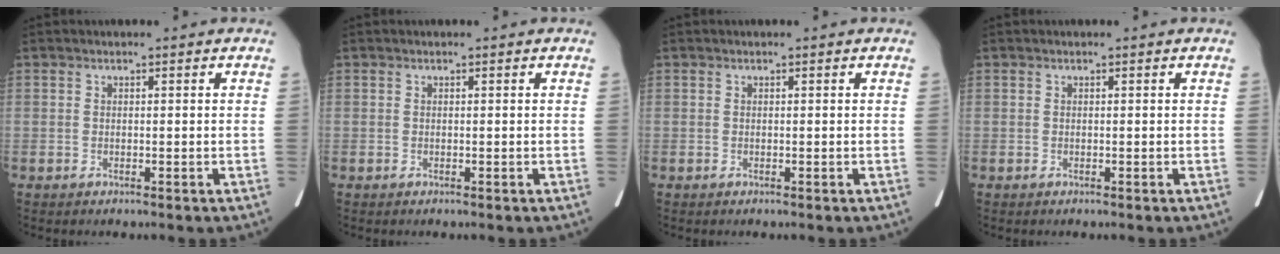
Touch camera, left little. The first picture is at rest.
{"total": 0.0}
{"total": 0.0}
{"total": 0.0}